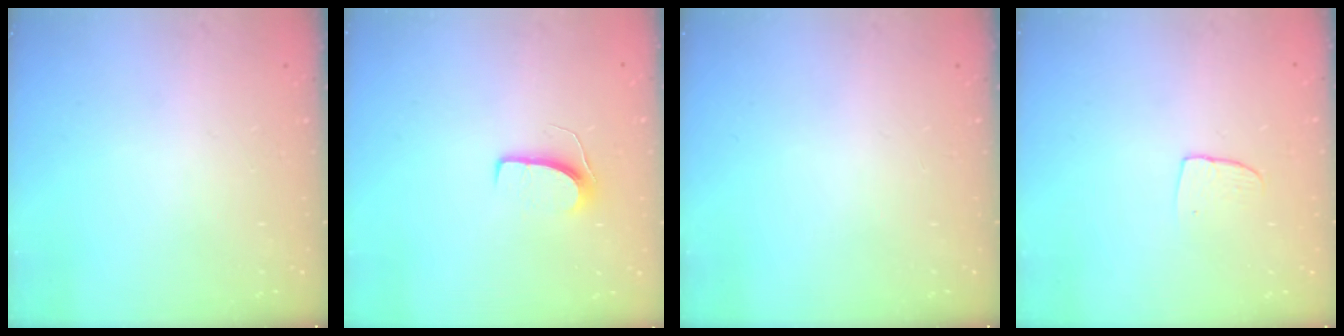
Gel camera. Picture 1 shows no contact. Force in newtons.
{"total": 6.5, "press": 6.5, "slide": 0.4}
{"total": 0.0}
{"total": 4.9, "press": 4.9, "slide": 0.4}